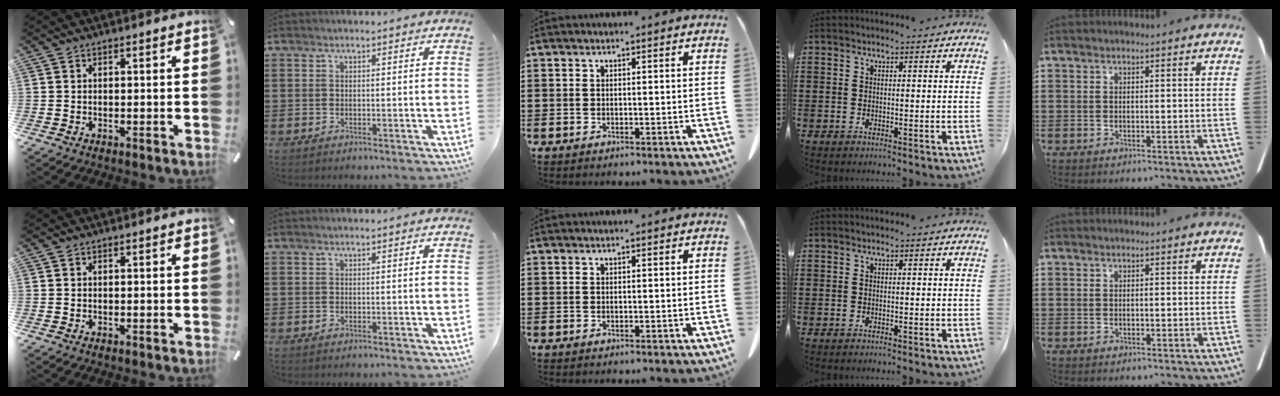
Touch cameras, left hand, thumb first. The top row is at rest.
{}